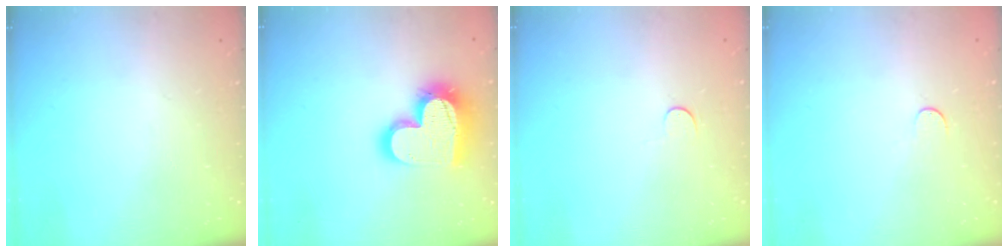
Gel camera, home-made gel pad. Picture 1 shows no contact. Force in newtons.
{"total": 17.7, "press": 17.6, "slide": 1.5}
{"total": 2.8, "press": 2.8, "slide": 0.4}
{"total": 3.3, "press": 3.2, "slide": 0.3}